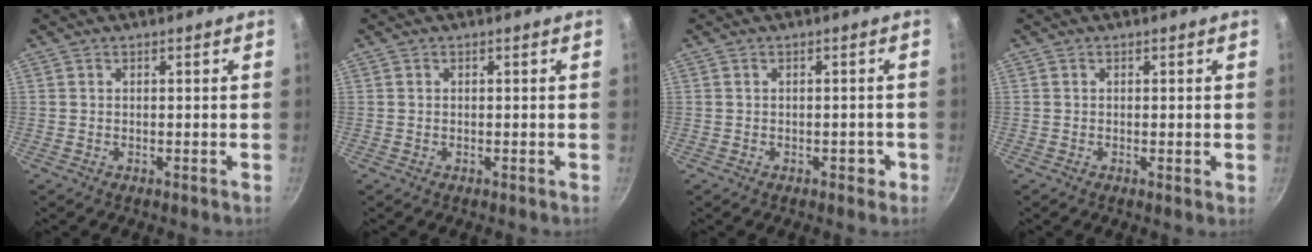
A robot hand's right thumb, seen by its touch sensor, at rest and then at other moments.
{"total": 0.0}
{"total": 2.0, "force": [-0.8, 1.3, 1.2], "torque": [0.003, 0.016, -0.005]}
{"total": 0.9, "force": [-0.1, 0.2, 0.9], "torque": [-0.014, -0.002, -0.004]}